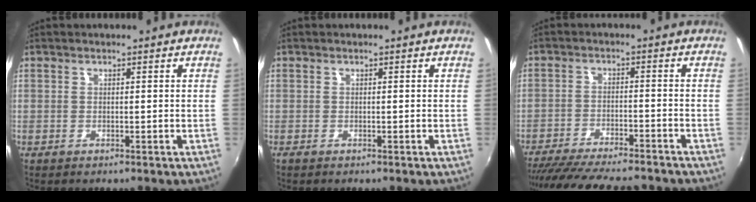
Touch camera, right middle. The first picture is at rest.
{"total": 0.0}
{"total": 18.4, "force": [-16.0, 3.5, 8.5], "torque": [-0.164, -0.027, -0.240]}